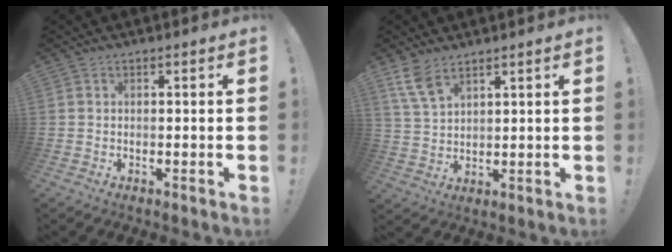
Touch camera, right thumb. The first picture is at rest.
{"total": 7.6, "force": [5.5, 3.1, 4.1], "torque": [-0.083, -0.023, 0.107]}